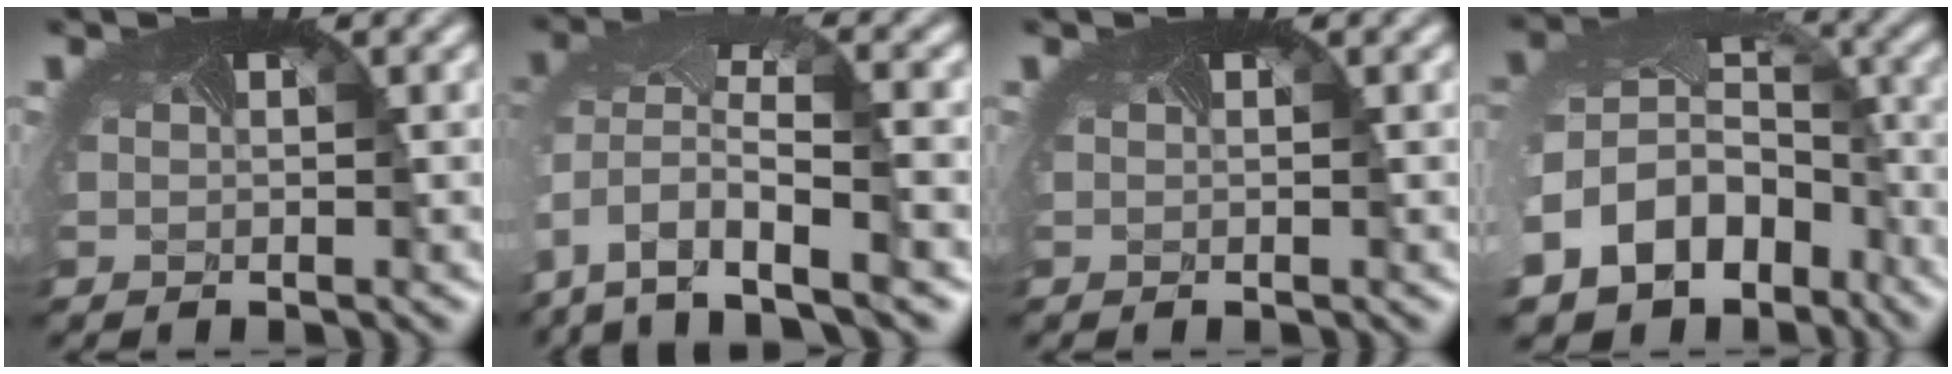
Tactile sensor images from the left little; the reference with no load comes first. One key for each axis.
{"total": 10.5, "fx": -4.3, "fy": 5.4, "fz": 7.9, "tx": -0.195, "ty": -0.024, "tz": -0.051}
{"total": 0.0}
{"total": 17.3, "fx": -8.1, "fy": 13.8, "fz": 6.6, "tx": -0.175, "ty": -0.061, "tz": -0.119}